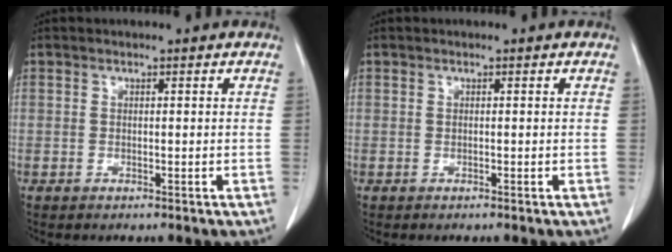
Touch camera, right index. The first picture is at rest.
{"total": 0.0}